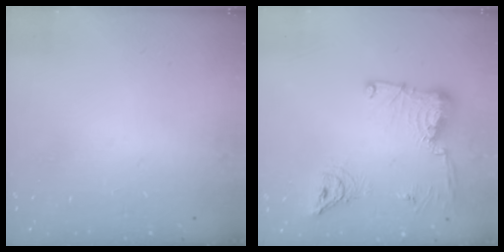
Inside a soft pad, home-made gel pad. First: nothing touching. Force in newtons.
{"total": 14.7, "press": 14.6, "slide": 2.1}